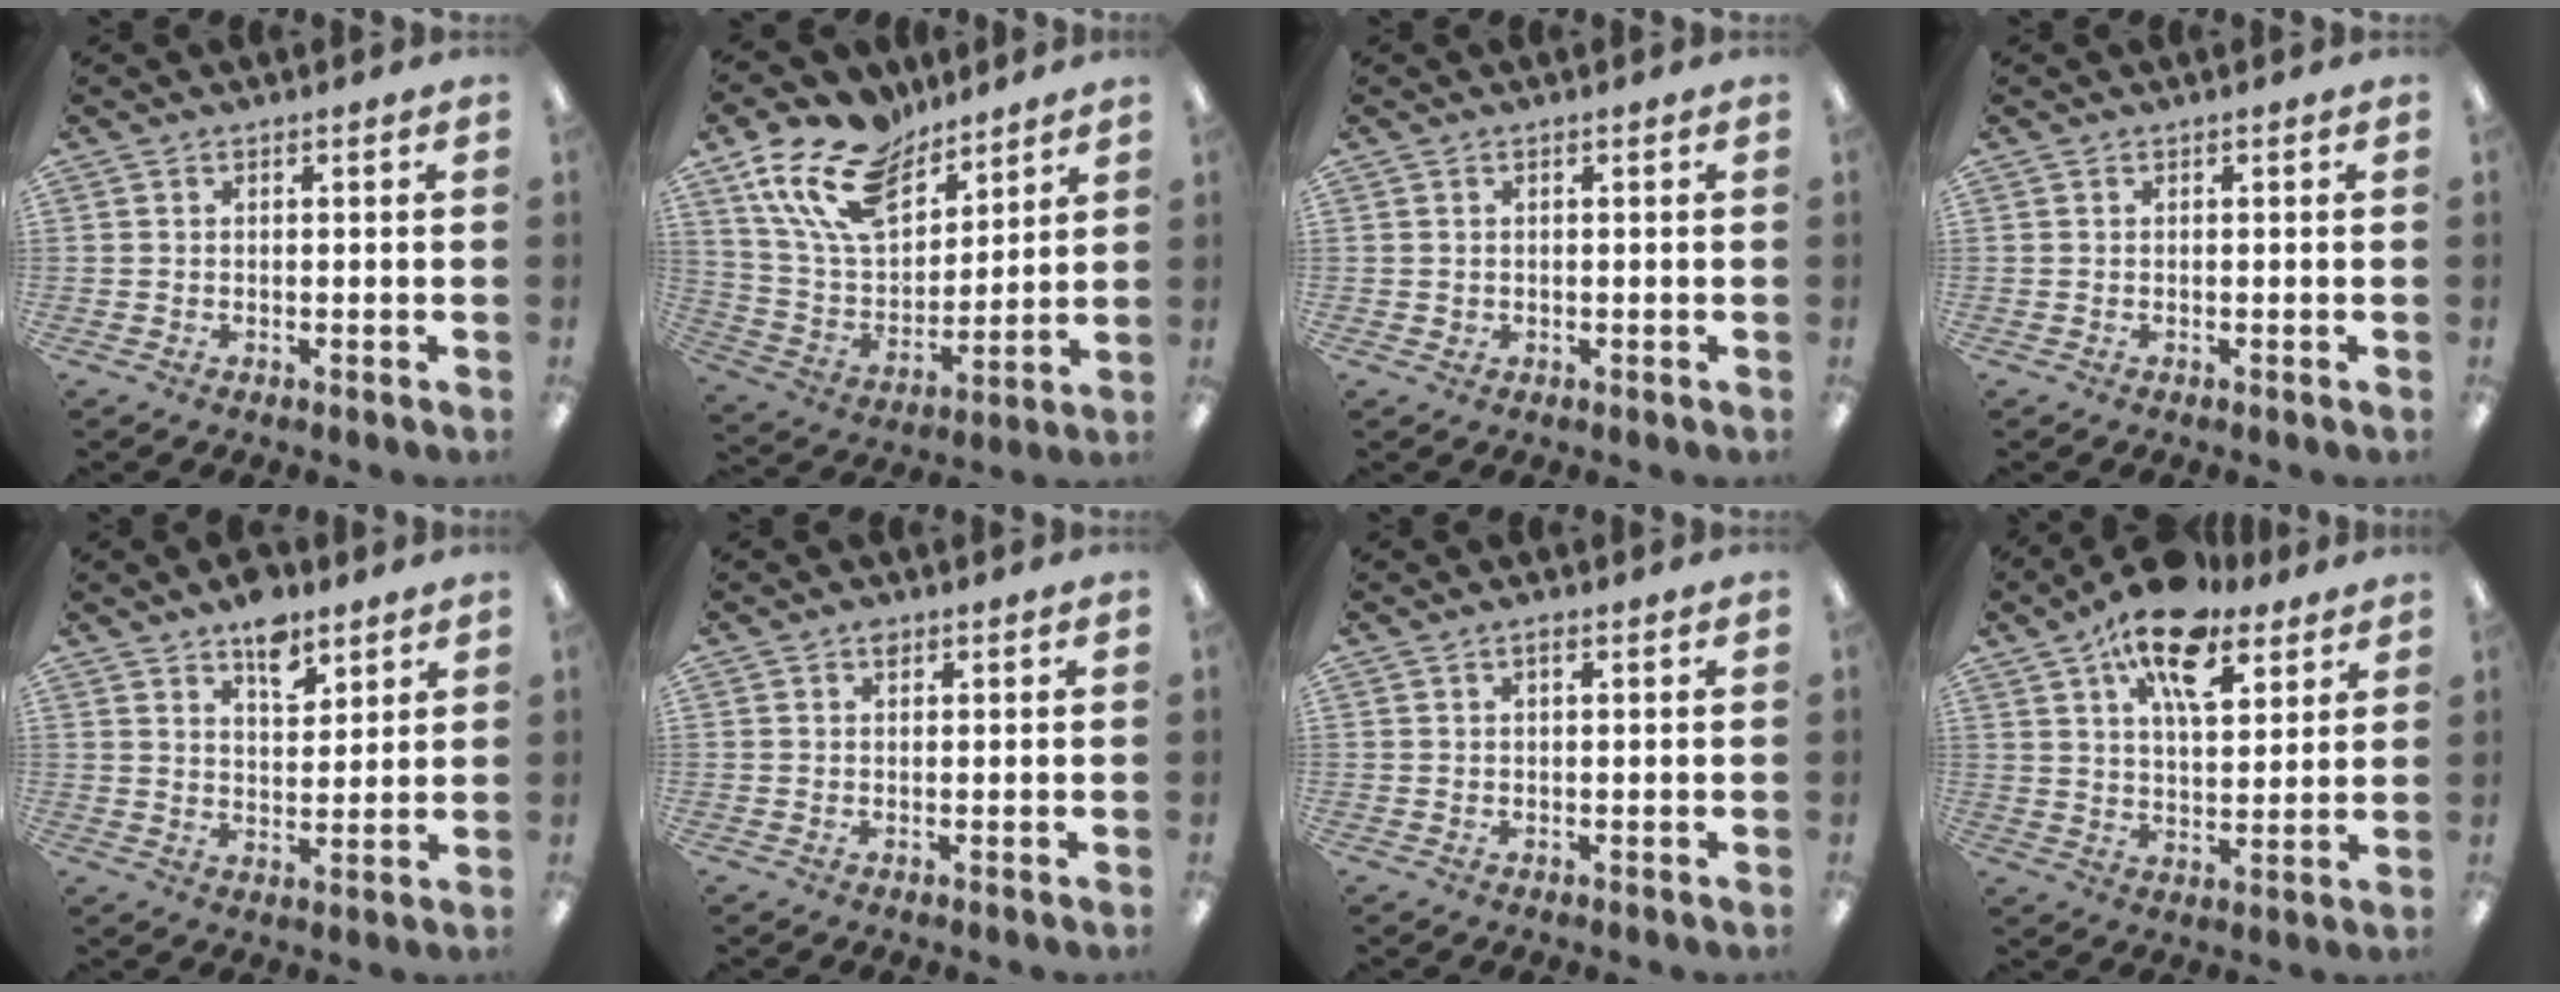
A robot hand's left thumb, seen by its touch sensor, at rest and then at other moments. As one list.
[{"total": 19.1, "force": [12.5, 10.6, 9.8], "torque": [-0.195, -0.055, 0.234]}, {"total": 0.9, "force": [0.4, 0.8, 0.1], "torque": [0.005, 0.001, 0.004]}, {"total": 0.0}, {"total": 8.3, "force": [5.9, 4.2, 4.1], "torque": [-0.050, -0.033, 0.101]}, {"total": 1.4, "force": [0.8, 0.8, 0.8], "torque": [-0.010, -0.002, 0.012]}, {"total": 1.2, "force": [0.8, 0.4, 0.8], "torque": [-0.018, 0.003, 0.014]}, {"total": 15.6, "force": [10.3, 7.0, 9.5], "torque": [-0.151, -0.044, 0.175]}]